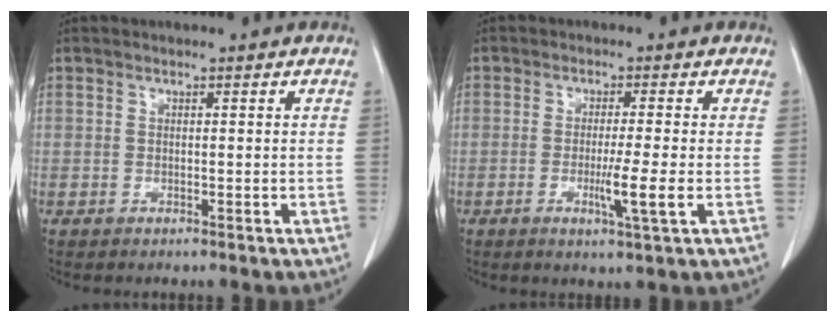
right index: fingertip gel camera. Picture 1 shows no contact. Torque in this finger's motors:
{"motor_torque": [0.93, -0.39, 0.40, 0.09]}